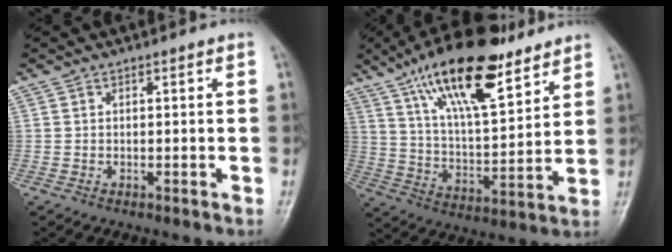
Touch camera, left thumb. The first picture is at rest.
{"total": 21.0, "force": [13.4, 7.1, 14.5], "torque": [-0.222, -0.052, 0.236]}